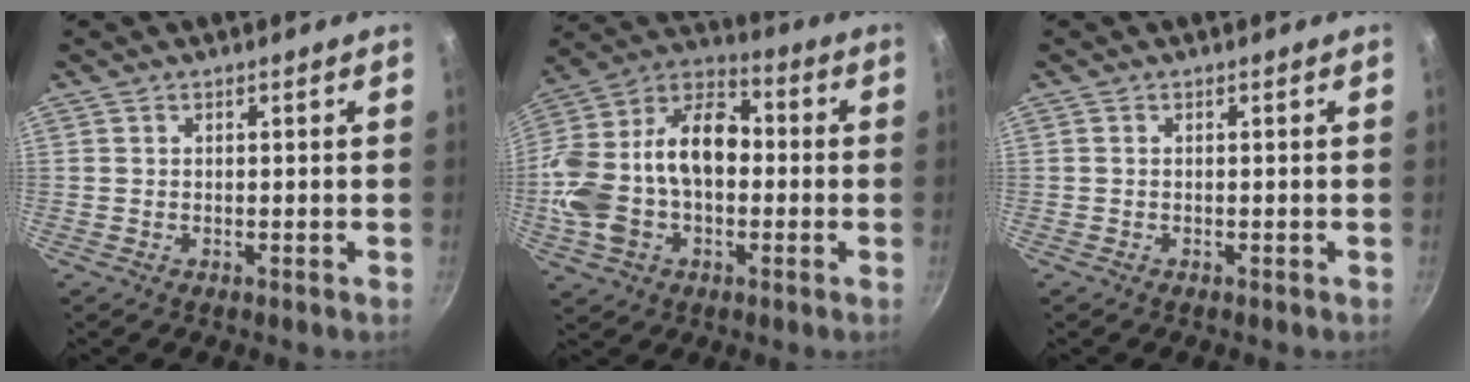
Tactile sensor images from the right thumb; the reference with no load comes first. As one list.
[{"total": 23.1, "force": [-1.8, 15.4, 17.1], "torque": [-0.313, 0.057, -0.046]}, {"total": 0.0}]